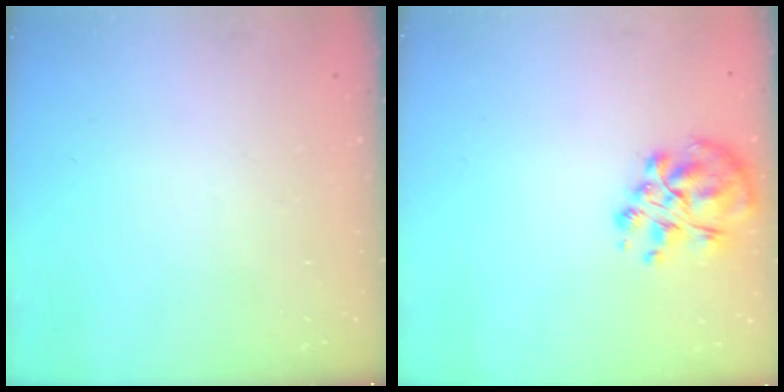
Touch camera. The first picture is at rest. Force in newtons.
{"total": 9.7, "press": 9.5, "slide": 2.0}